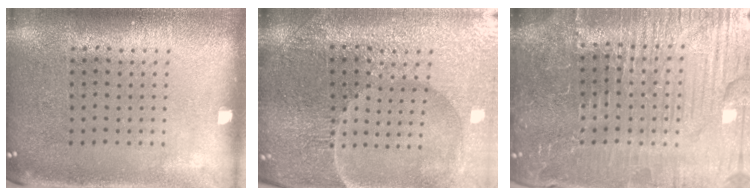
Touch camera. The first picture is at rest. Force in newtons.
{"total": 4.2, "press": 4.1, "slide": 0.7}
{"total": 5.9, "press": 5.4, "slide": 2.4}